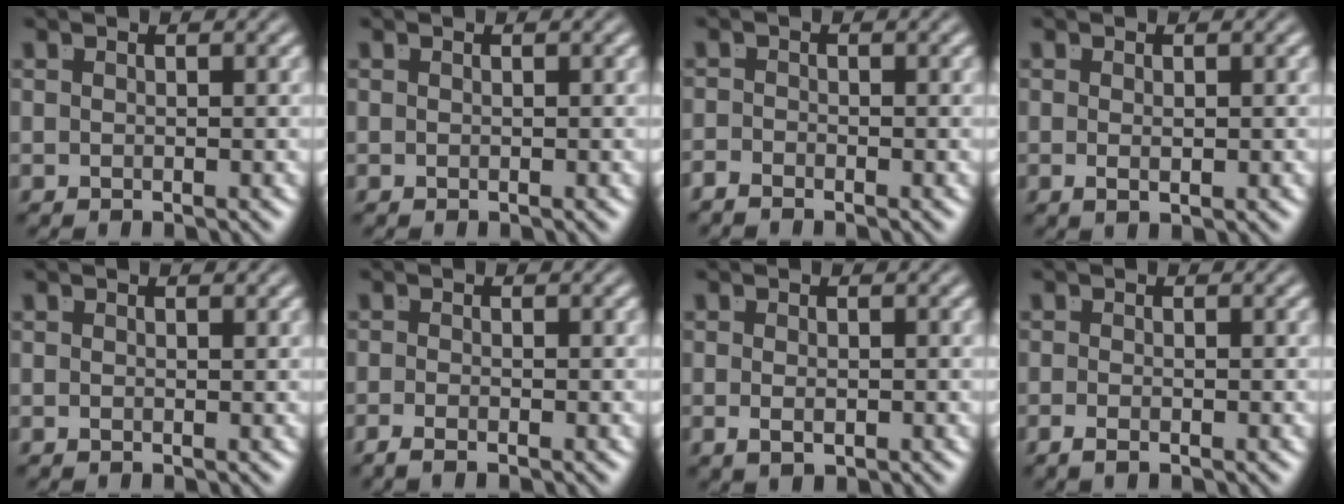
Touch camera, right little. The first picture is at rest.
{"total": 0.0}
{"total": 1.4, "force": [-1.4, -0.3, 0.1], "torque": [0.003, -0.012, -0.021]}
{"total": 0.8, "force": [-0.2, -0.3, 0.8], "torque": [-0.014, -0.010, 0.002]}
{"total": 0.0}
{"total": 1.5, "force": [-1.3, -0.2, 0.6], "torque": [-0.014, -0.008, -0.021]}
{"total": 1.3, "force": [-0.7, 0.3, 1.0], "torque": [-0.026, -0.014, 0.000]}
{"total": 1.2, "force": [-1.0, -0.3, 0.5], "torque": [-0.012, -0.007, -0.014]}